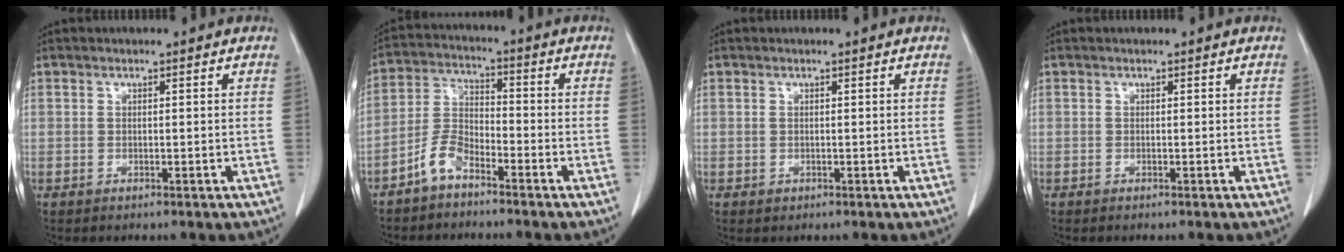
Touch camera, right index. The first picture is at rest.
{"total": 5.4, "force": [-4.0, 2.2, 2.9], "torque": [-0.067, 0.007, -0.084]}
{"total": 0.5, "force": [-0.2, 0.5, 0.1], "torque": [-0.001, 0.003, -0.002]}
{"total": 0.0}